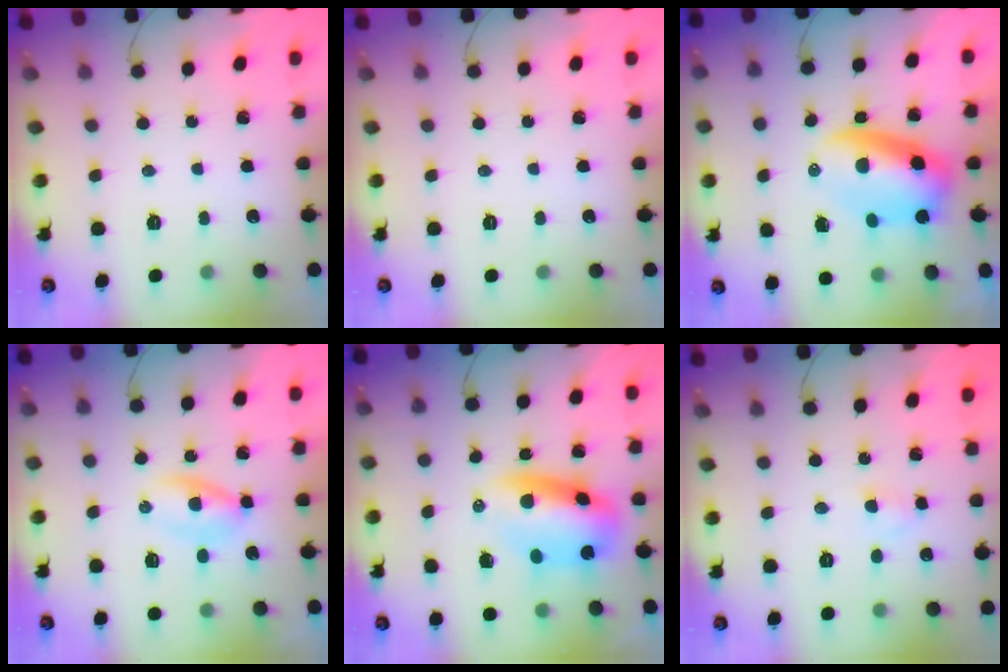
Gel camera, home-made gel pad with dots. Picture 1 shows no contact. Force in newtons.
{"total": 0.0}
{"total": 8.7, "press": 8.4, "slide": 2.3}
{"total": 2.8, "press": 2.5, "slide": 1.3}
{"total": 9.5, "press": 9.1, "slide": 2.7}
{"total": 2.5, "press": 2.3, "slide": 1.1}